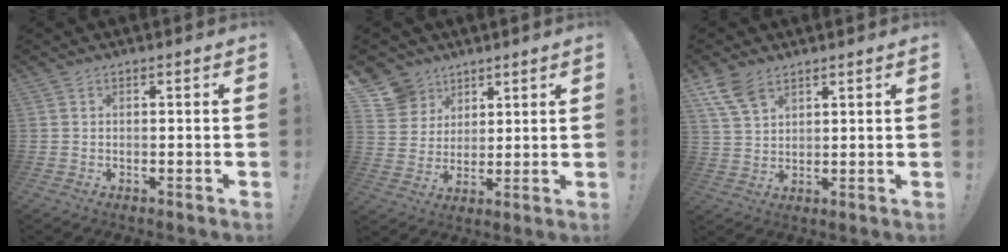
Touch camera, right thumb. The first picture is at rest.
{"total": 10.0, "force": [6.2, 7.7, 1.9], "torque": [-0.039, -0.041, 0.126]}
{"total": 7.7, "force": [5.1, 4.1, 4.1], "torque": [-0.080, -0.018, 0.101]}